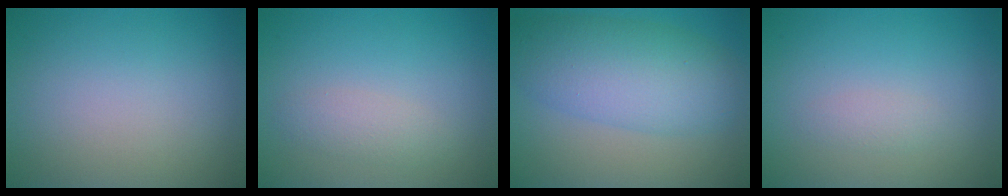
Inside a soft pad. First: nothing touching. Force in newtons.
{"total": 1.7, "press": 1.7, "slide": 0.0}
{"total": 7.4, "press": 7.4, "slide": 0.2}
{"total": 1.0, "press": 1.0, "slide": 0.0}